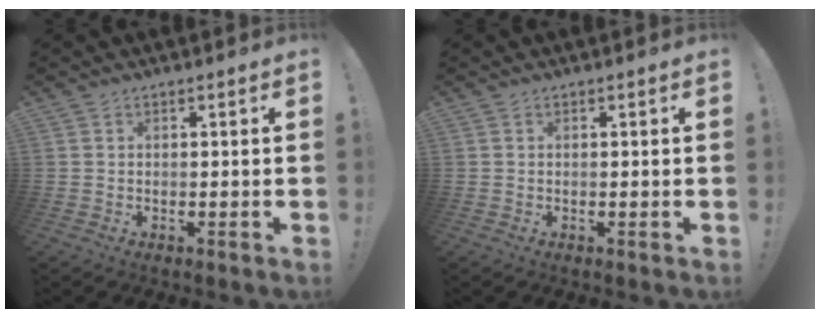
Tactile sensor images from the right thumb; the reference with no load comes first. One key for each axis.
{"total": 0.0}